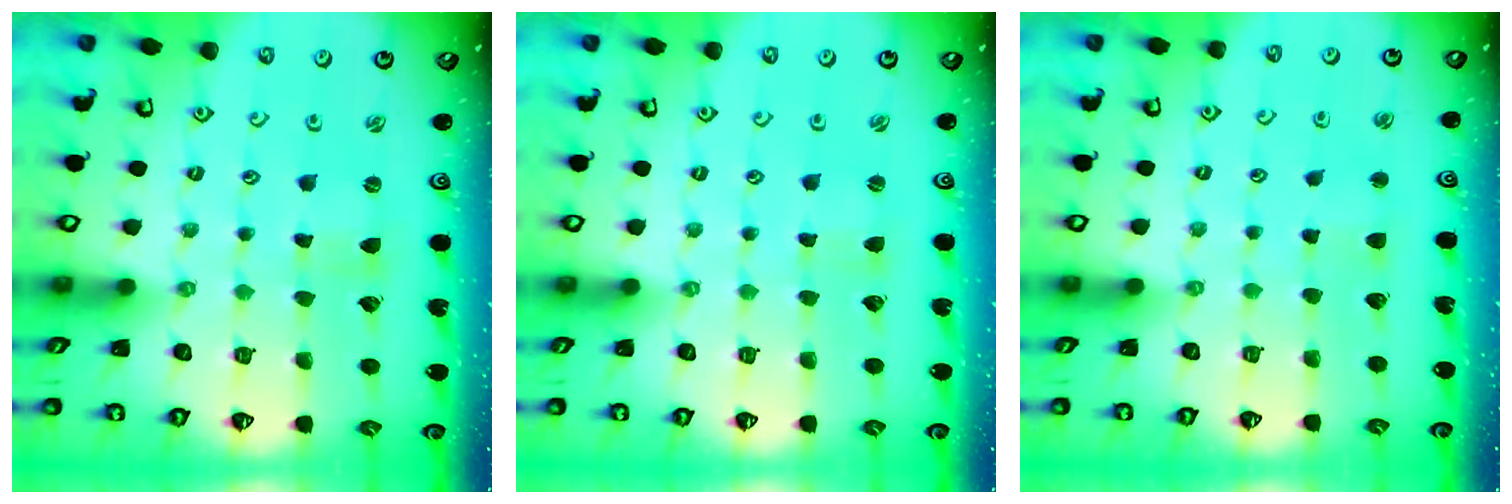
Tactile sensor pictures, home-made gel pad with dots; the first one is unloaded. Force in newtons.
{"total": 1.0, "press": 1.0, "slide": 0.3}
{"total": 2.8, "press": 2.7, "slide": 0.4}